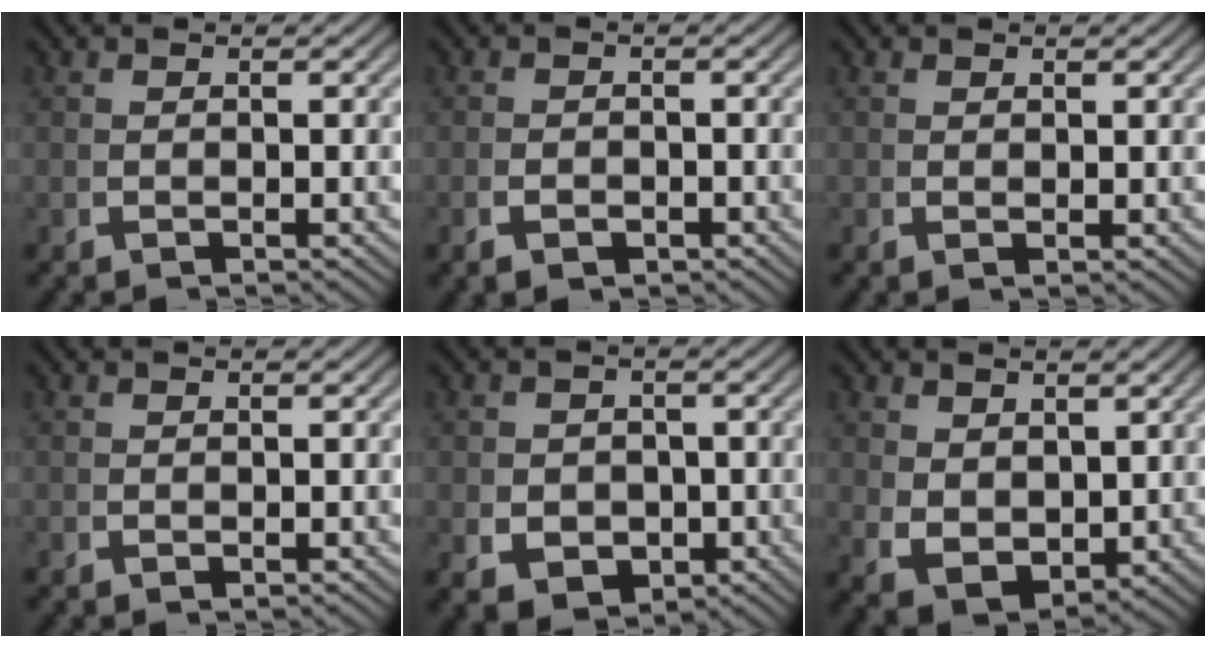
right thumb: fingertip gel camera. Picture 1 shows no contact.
{"total": 1.3, "force": [-1.0, 0.7, 0.6], "torque": [-0.006, -0.004, -0.015]}
{"total": 0.6, "force": [0.5, 0.1, 0.3], "torque": [-0.003, 0.000, 0.010]}
{"total": 0.0}
{"total": 5.5, "force": [-1.3, 4.4, 2.9], "torque": [-0.055, -0.028, -0.004]}
{"total": 5.8, "force": [0.1, 4.3, 3.9], "torque": [-0.090, -0.035, 0.028]}